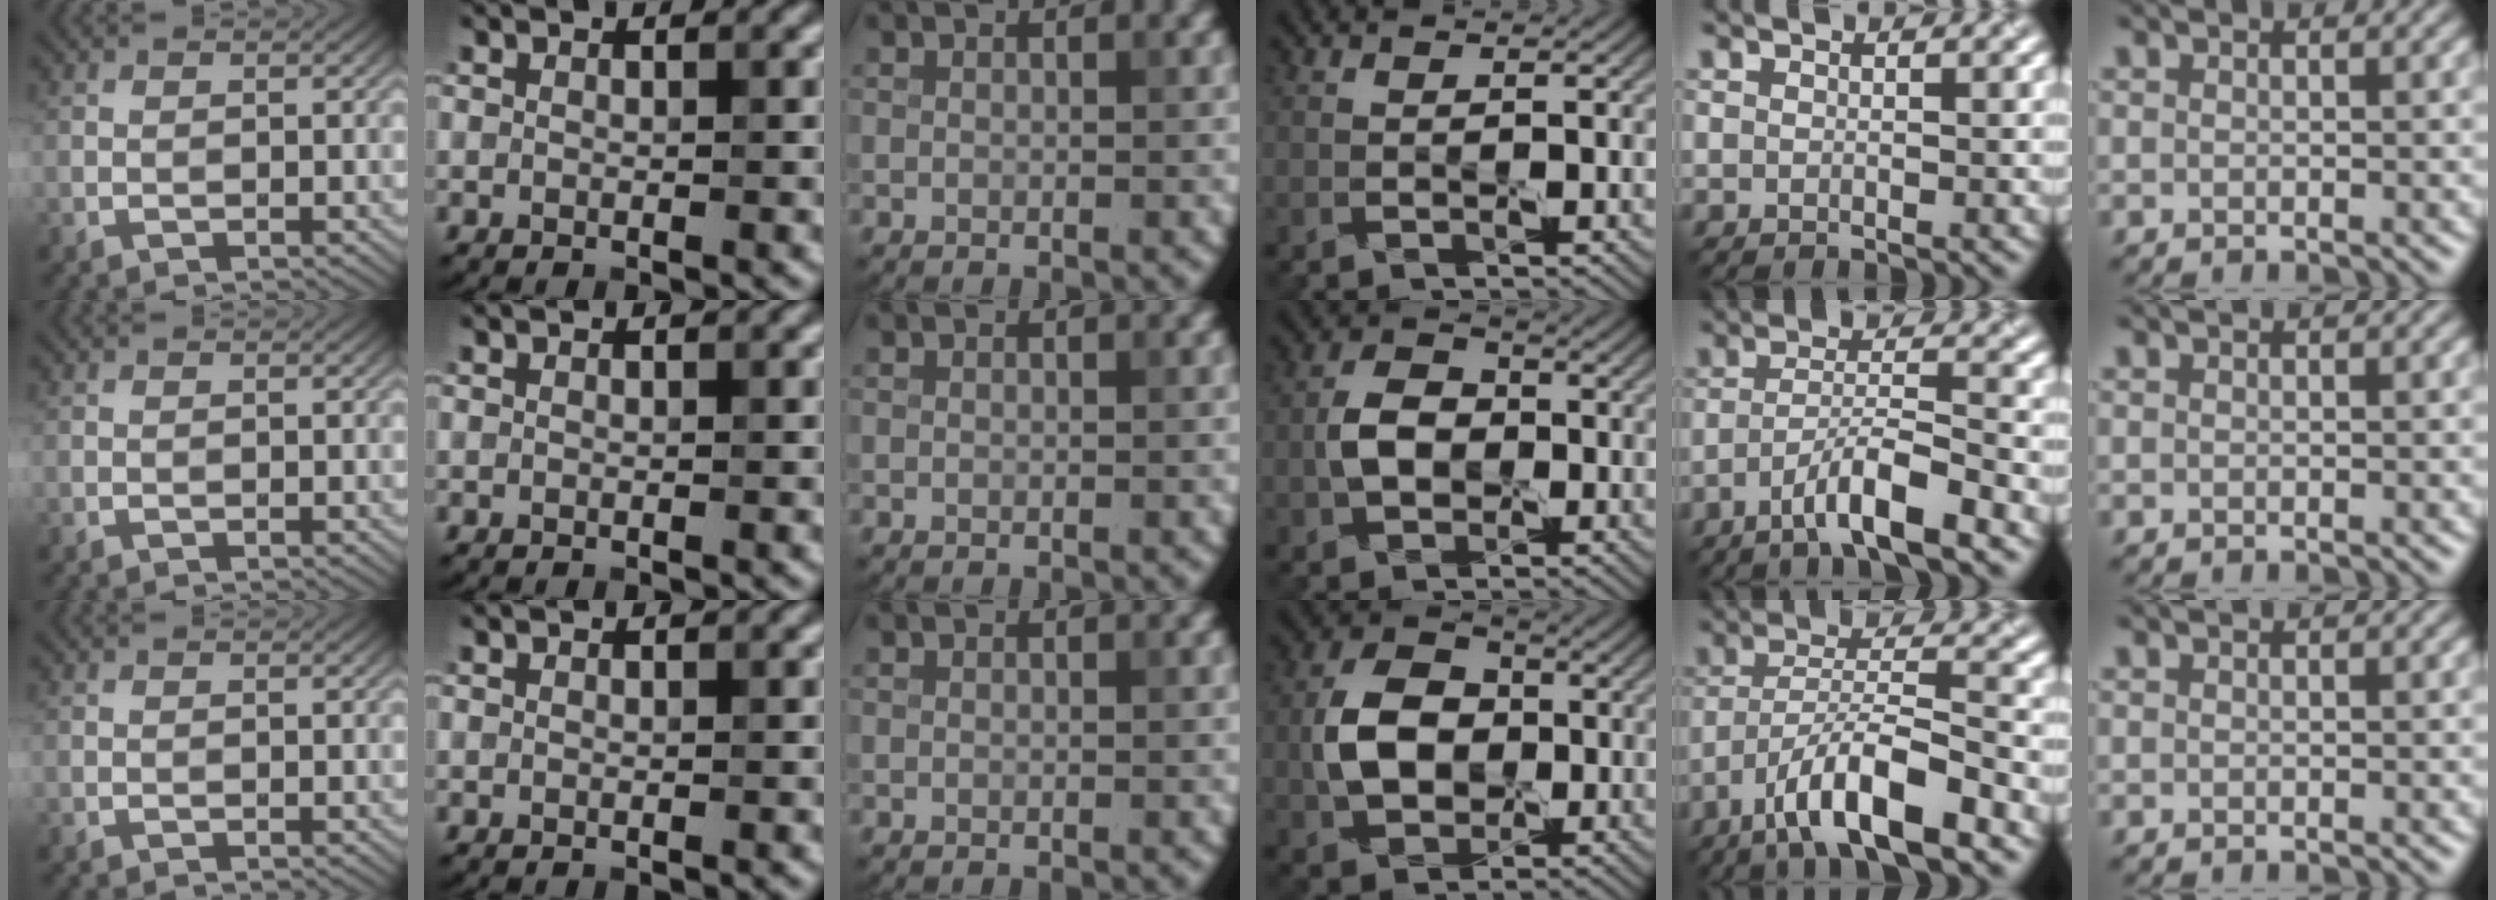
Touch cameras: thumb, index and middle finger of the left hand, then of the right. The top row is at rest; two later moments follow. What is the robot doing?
{"motion": "peel", "object": "bandage"}